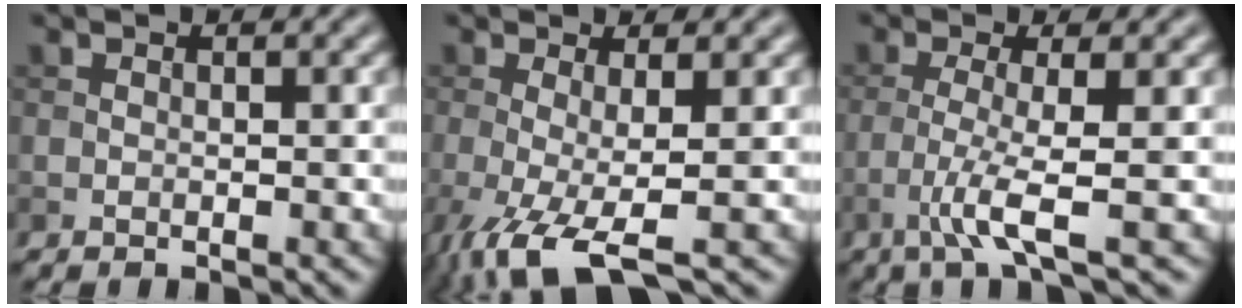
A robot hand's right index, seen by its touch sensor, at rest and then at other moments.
{"total": 5.8, "force": [-2.6, 1.2, 5.1], "torque": [-0.103, -0.015, -0.055]}
{"total": 4.0, "force": [-1.6, 0.3, 3.6], "torque": [-0.075, -0.003, -0.042]}